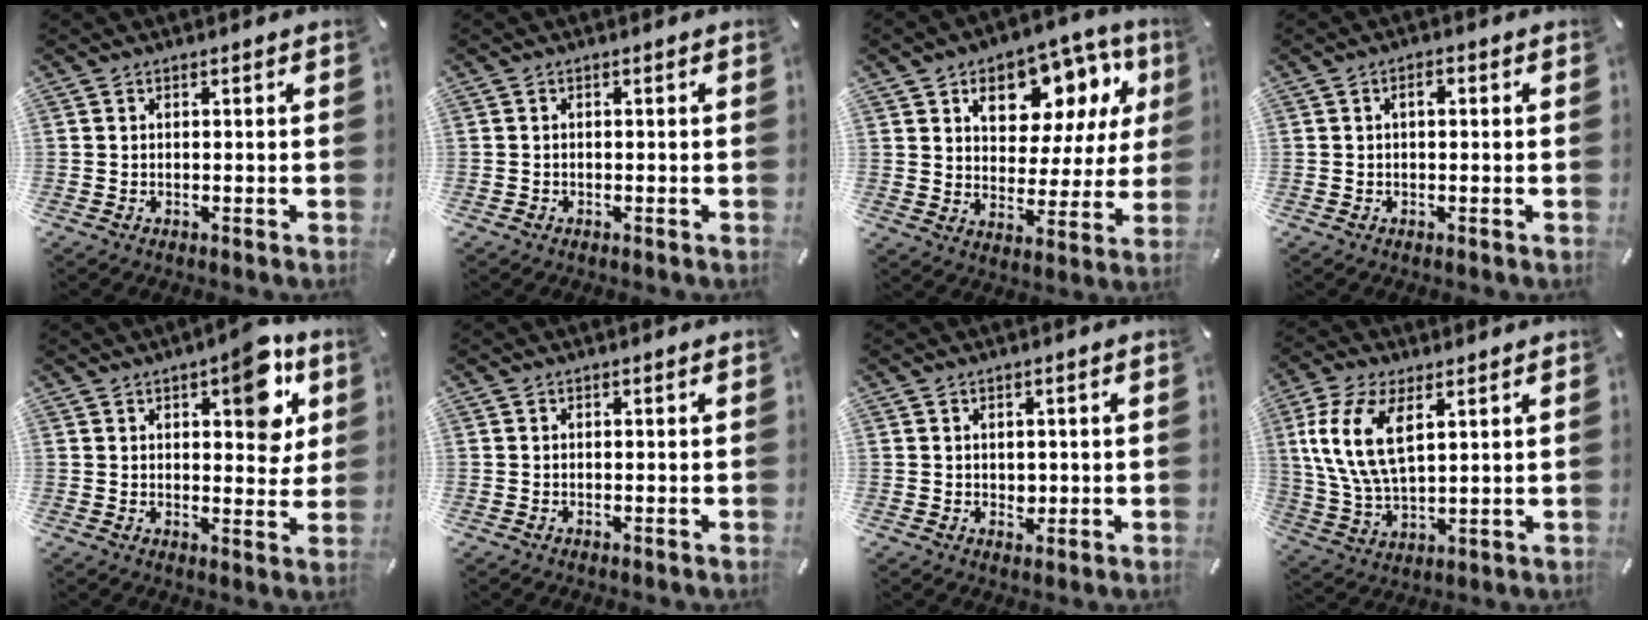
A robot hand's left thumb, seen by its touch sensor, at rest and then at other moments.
{"total": 0.6, "force": [-0.4, 0.4, 0.0], "torque": [0.000, 0.001, -0.008]}
{"total": 14.0, "force": [7.4, 9.2, 7.5], "torque": [-0.114, -0.043, 0.128]}
{"total": 1.7, "force": [0.1, 0.9, 1.5], "torque": [-0.022, 0.005, -0.002]}
{"total": 11.1, "force": [5.4, 5.3, 8.1], "torque": [-0.075, -0.031, 0.082]}
{"total": 0.0}
{"total": 2.0, "force": [0.2, 1.9, 0.7], "torque": [0.001, -0.004, -0.001]}
{"total": 12.1, "force": [4.6, 6.2, 9.4], "torque": [-0.225, -0.006, 0.079]}